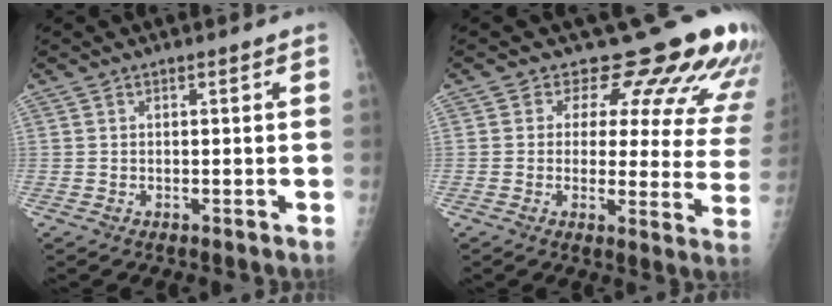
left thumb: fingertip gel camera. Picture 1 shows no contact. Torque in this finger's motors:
{"motor_torque": [0.26, 0.43, 0.08, -0.34, 0.06]}